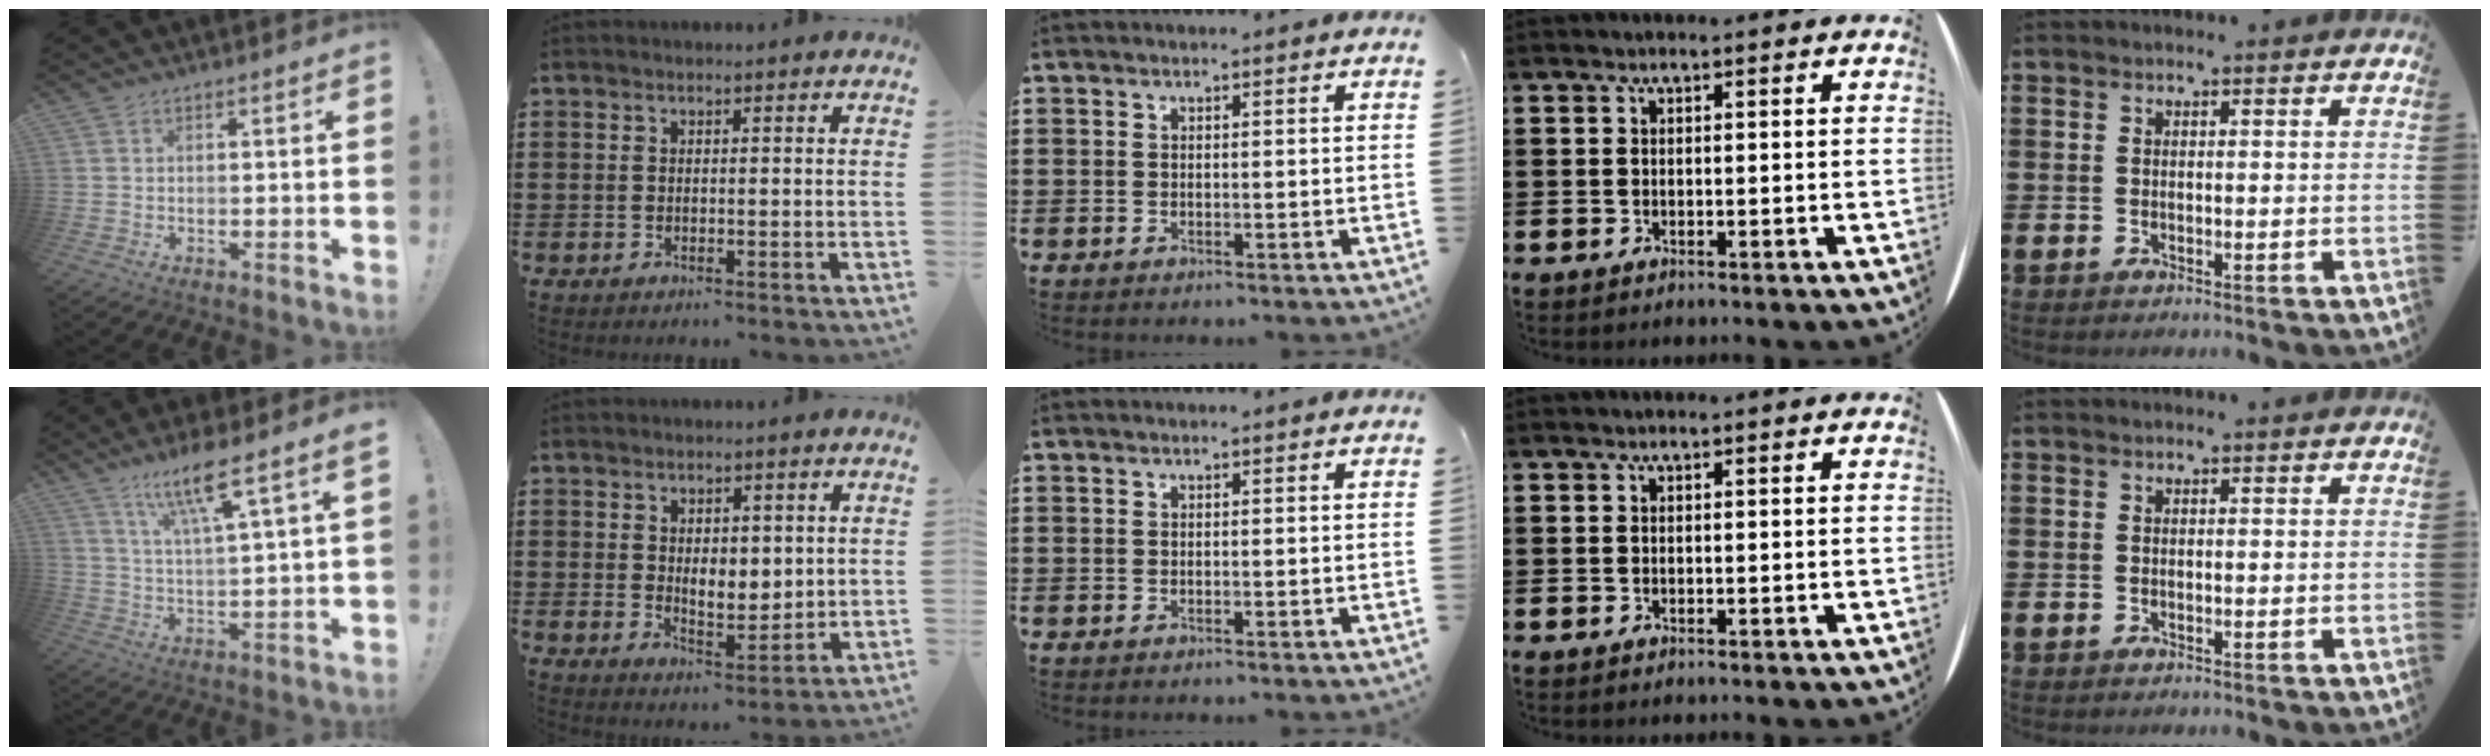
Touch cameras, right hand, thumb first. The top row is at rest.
{"thumb": {"total": 11.5, "force": [7.8, 0.4, 8.4], "torque": [-0.144, -0.039, 0.120]}, "index": {"total": 4.2, "force": [1.5, 2.8, 2.6], "torque": [-0.045, 0.003, 0.023]}}